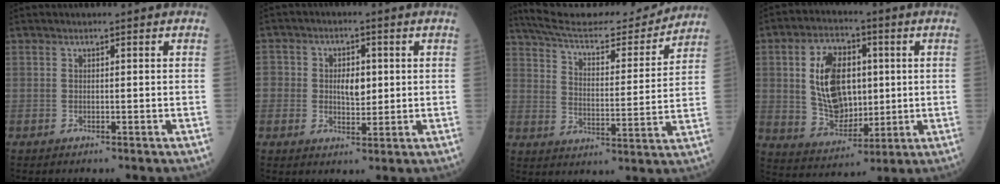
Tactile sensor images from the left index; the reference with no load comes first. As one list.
[{"total": 6.5, "force": [0.3, 4.7, 4.5], "torque": [-0.078, 0.011, 0.014]}, {"total": 20.7, "force": [19.6, 2.4, 6.4], "torque": [-0.109, -0.013, 0.295]}, {"total": 12.3, "force": [2.1, 7.6, 9.4], "torque": [-0.195, 0.015, 0.050]}]